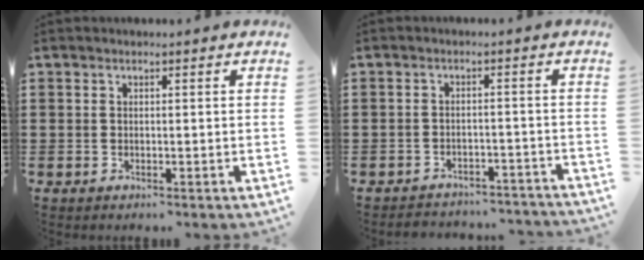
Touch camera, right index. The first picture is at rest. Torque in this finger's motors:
{"motor_torque": [-1.95, 0.03, -0.94, -0.21]}